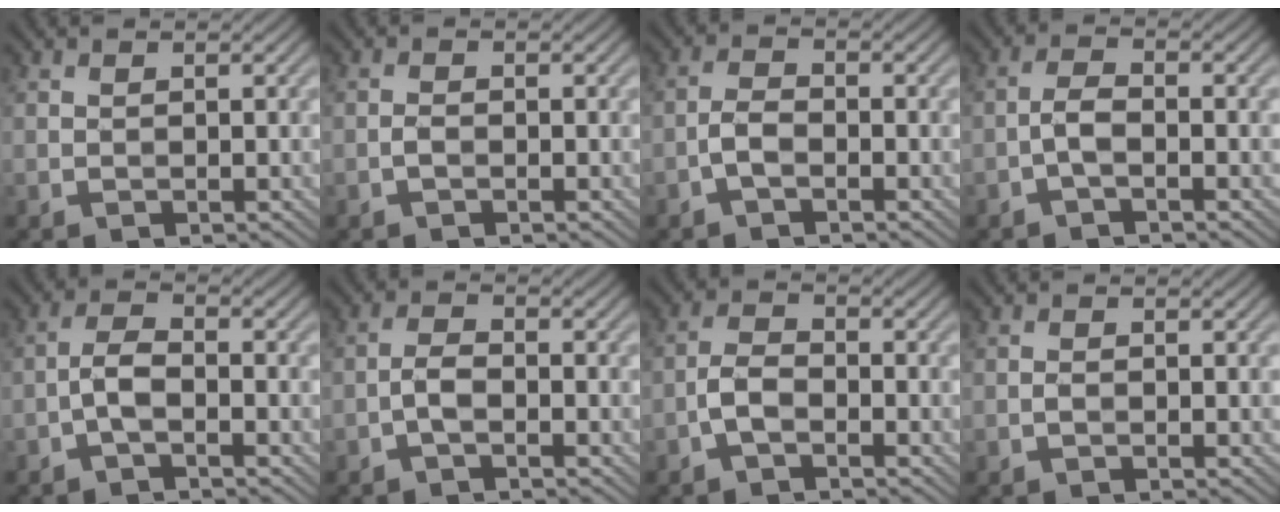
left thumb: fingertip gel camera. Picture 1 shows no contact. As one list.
[{"total": 1.1, "force": [-0.6, 0.5, 0.7], "torque": [-0.014, 0.003, -0.013]}, {"total": 2.5, "force": [-1.4, 1.2, 1.8], "torque": [-0.037, 0.006, -0.034]}, {"total": 2.5, "force": [-1.2, 0.8, 2.0], "torque": [-0.042, 0.006, -0.031]}, {"total": 3.1, "force": [-1.5, 1.1, 2.5], "torque": [-0.054, 0.008, -0.039]}, {"total": 2.4, "force": [-1.2, 0.8, 1.8], "torque": [-0.038, 0.006, -0.030]}, {"total": 3.2, "force": [-1.7, 1.5, 2.2], "torque": [-0.044, 0.007, -0.043]}, {"total": 0.7, "force": [-0.3, 0.3, 0.5], "torque": [-0.009, 0.001, -0.007]}]